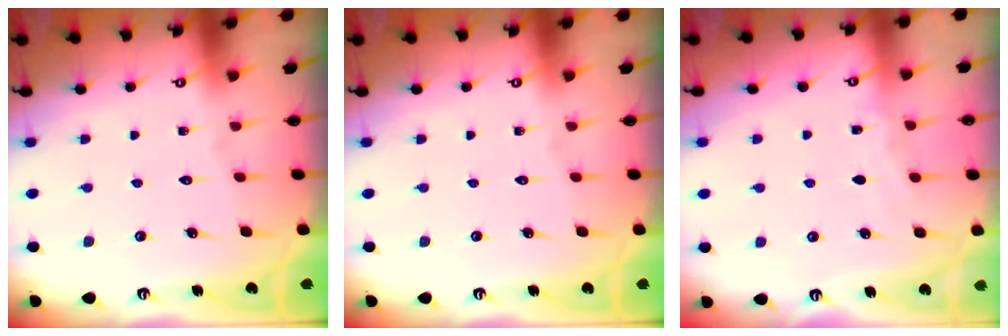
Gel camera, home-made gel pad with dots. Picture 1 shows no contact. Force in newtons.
{"total": 0.0}
{"total": 3.7, "press": 3.6, "slide": 0.5}